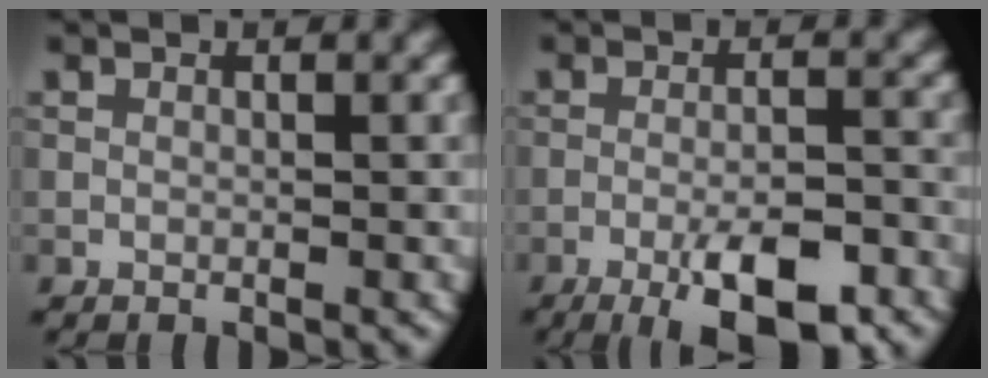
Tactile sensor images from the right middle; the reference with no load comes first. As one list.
[{"total": 6.9, "force": [-3.9, 1.7, 5.5], "torque": [-0.091, 0.000, -0.061]}]